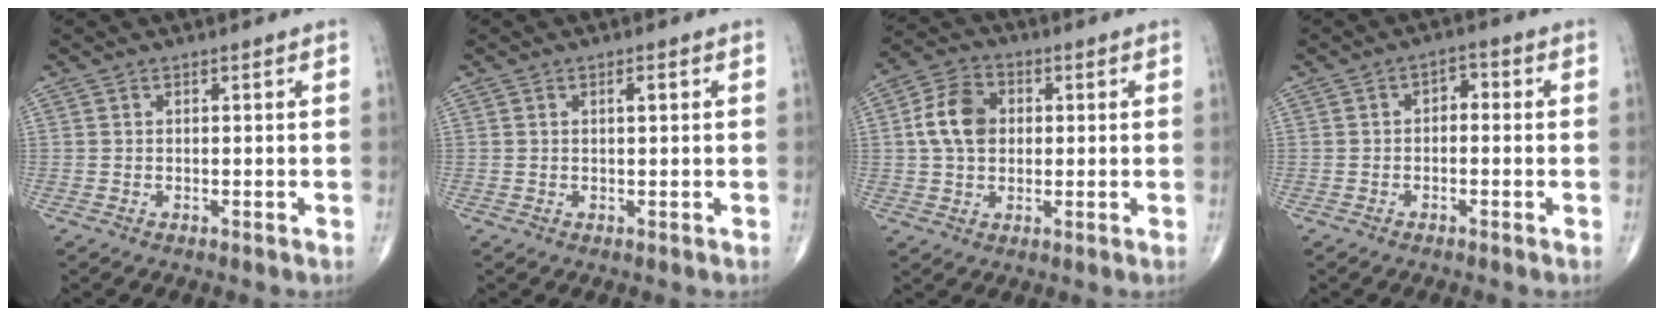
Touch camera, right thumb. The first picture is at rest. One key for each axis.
{"total": 1.9, "fx": 0.6, "fy": 0.5, "fz": 1.8, "tx": -0.030, "ty": 0.000, "tz": 0.009}
{"total": 8.9, "fx": 1.0, "fy": 6.6, "fz": 5.9, "tx": -0.098, "ty": 0.014, "tz": 0.011}
{"total": 2.7, "fx": -0.2, "fy": 1.7, "fz": 2.0, "tx": -0.017, "ty": 0.014, "tz": -0.012}